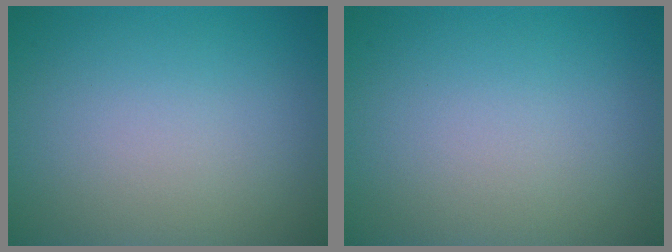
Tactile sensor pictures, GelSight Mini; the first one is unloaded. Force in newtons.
{"total": 0.0}